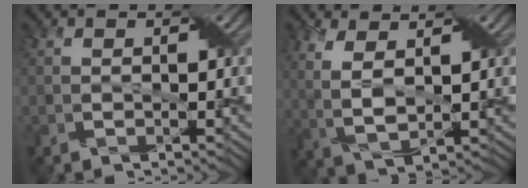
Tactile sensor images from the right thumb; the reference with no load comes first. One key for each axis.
{"total": 5.1, "fx": 2.3, "fy": 1.9, "fz": 4.1, "tx": -0.103, "ty": 0.003, "tz": 0.049}